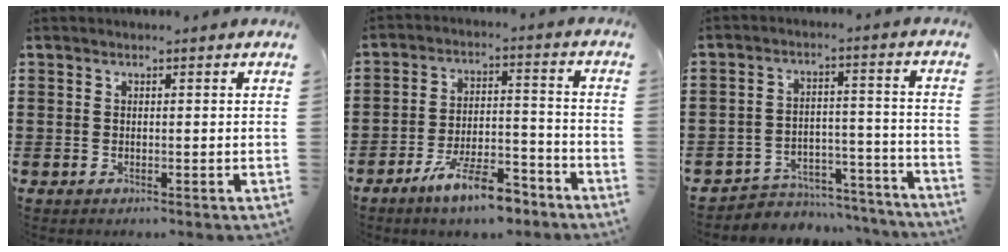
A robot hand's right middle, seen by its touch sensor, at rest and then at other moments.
{"total": 9.5, "force": [-7.5, 2.3, 5.5], "torque": [-0.095, 0.020, -0.138]}
{"total": 4.9, "force": [-4.7, 1.3, 0.3], "torque": [-0.009, 0.014, -0.099]}